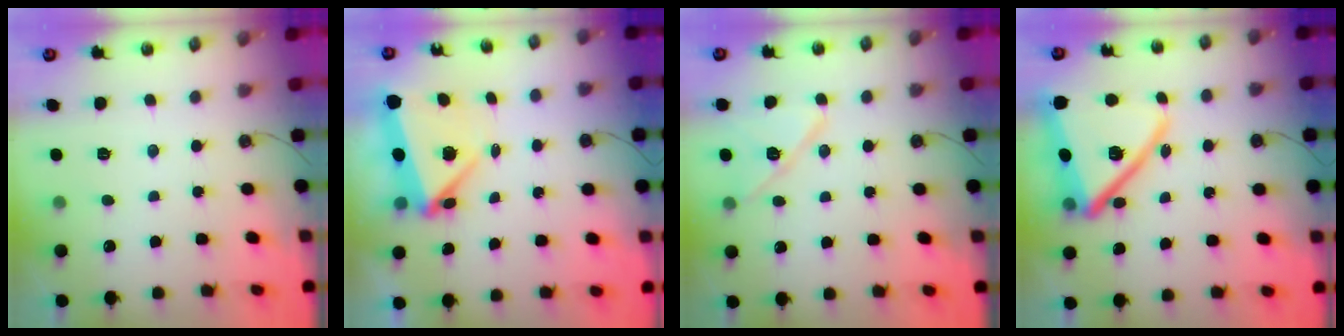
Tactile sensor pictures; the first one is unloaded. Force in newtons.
{"total": 6.2, "press": 6.2, "slide": 0.3}
{"total": 11.4, "press": 11.3, "slide": 1.1}
{"total": 21.8, "press": 21.7, "slide": 1.9}